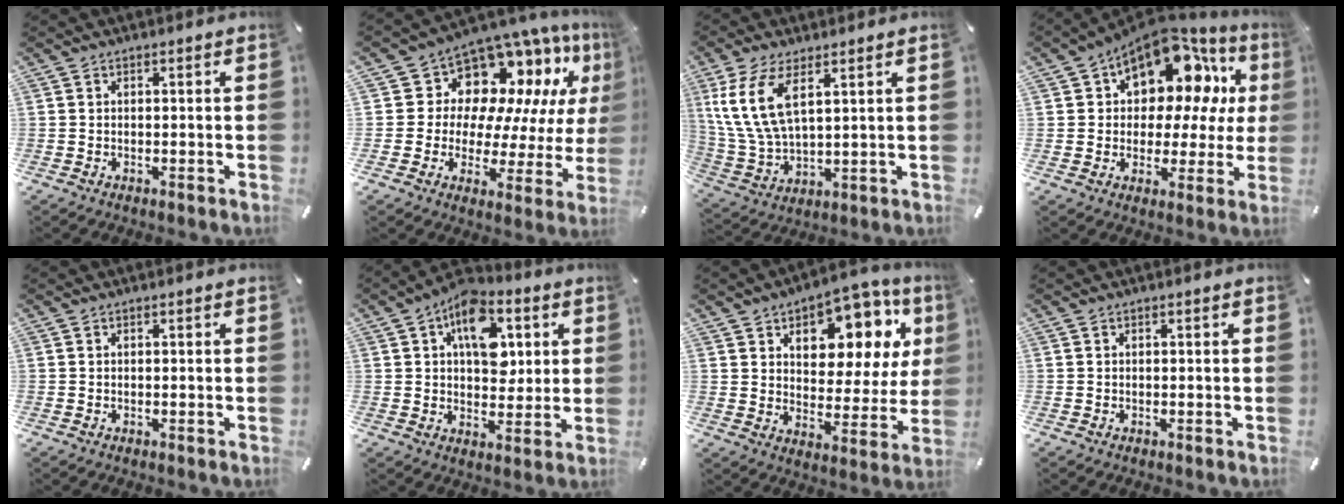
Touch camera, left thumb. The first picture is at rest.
{"total": 12.4, "force": [8.4, 8.3, 3.9], "torque": [-0.067, -0.094, 0.146]}
{"total": 11.6, "force": [5.5, 5.5, 8.6], "torque": [-0.212, -0.012, 0.098]}
{"total": 15.6, "force": [8.8, 9.1, 9.1], "torque": [-0.133, -0.072, 0.151]}
{"total": 0.0}
{"total": 13.5, "force": [4.3, 8.9, 9.3], "torque": [-0.120, -0.011, 0.074]}
{"total": 12.9, "force": [7.5, 8.0, 6.7], "torque": [-0.089, -0.062, 0.126]}
{"total": 0.0}